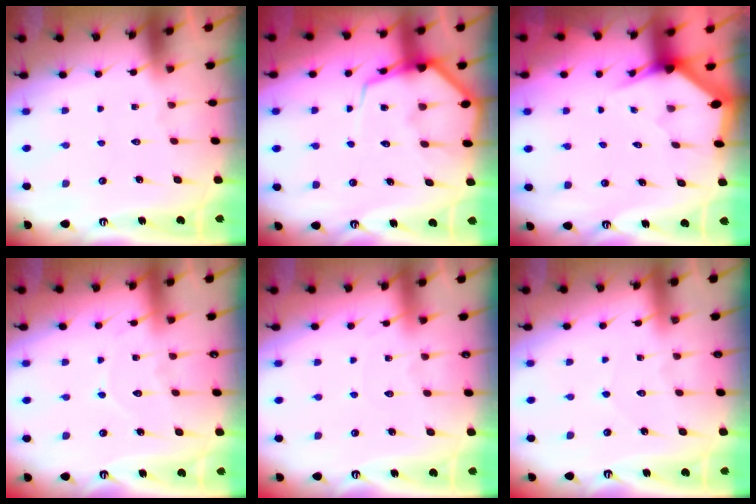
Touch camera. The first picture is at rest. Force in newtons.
{"total": 8.7, "press": 8.6, "slide": 1.0}
{"total": 3.0, "press": 3.0, "slide": 0.1}
{"total": 6.3, "press": 6.3, "slide": 0.7}
{"total": 3.0, "press": 2.9, "slide": 0.4}
{"total": 2.5, "press": 2.5, "slide": 0.2}